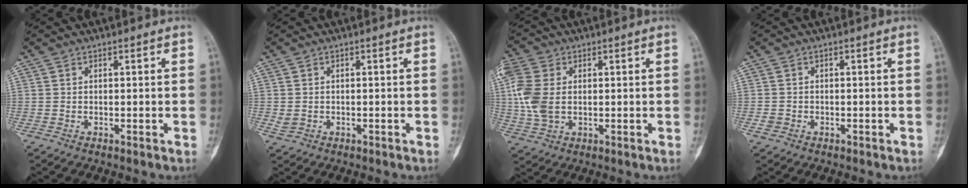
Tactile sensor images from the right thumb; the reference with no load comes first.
{"total": 1.7, "force": [-0.3, 1.4, 0.8], "torque": [-0.016, 0.002, -0.001]}
{"total": 9.9, "force": [1.0, 6.6, 7.2], "torque": [-0.182, 0.005, 0.023]}
{"total": 1.4, "force": [-0.6, 1.2, 0.4], "torque": [-0.008, 0.004, -0.013]}